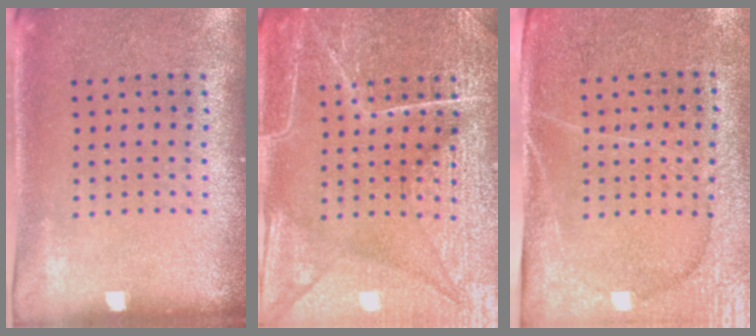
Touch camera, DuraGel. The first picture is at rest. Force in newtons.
{"total": 7.2, "press": 7.1, "slide": 0.8}
{"total": 3.0, "press": 2.8, "slide": 1.1}